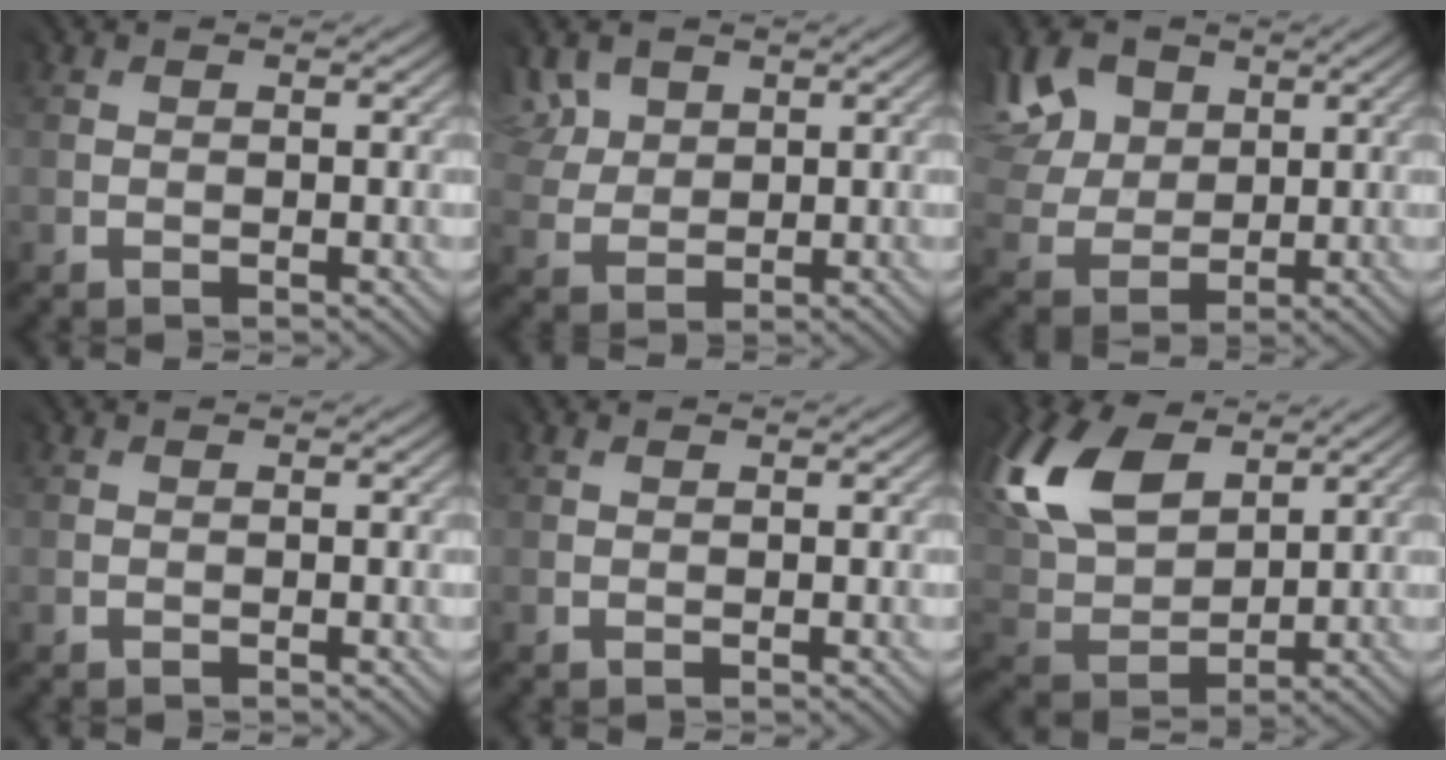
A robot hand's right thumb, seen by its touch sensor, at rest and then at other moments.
{"total": 4.4, "force": [3.0, 3.1, 0.6], "torque": [-0.049, 0.007, 0.052]}
{"total": 7.8, "force": [4.3, 5.6, 3.4], "torque": [-0.109, 0.017, 0.074]}
{"total": 0.0}
{"total": 0.8, "force": [0.5, 0.5, 0.4], "torque": [-0.004, 0.001, 0.012]}
{"total": 14.1, "force": [7.3, 8.5, 8.6], "torque": [-0.228, 0.030, 0.136]}